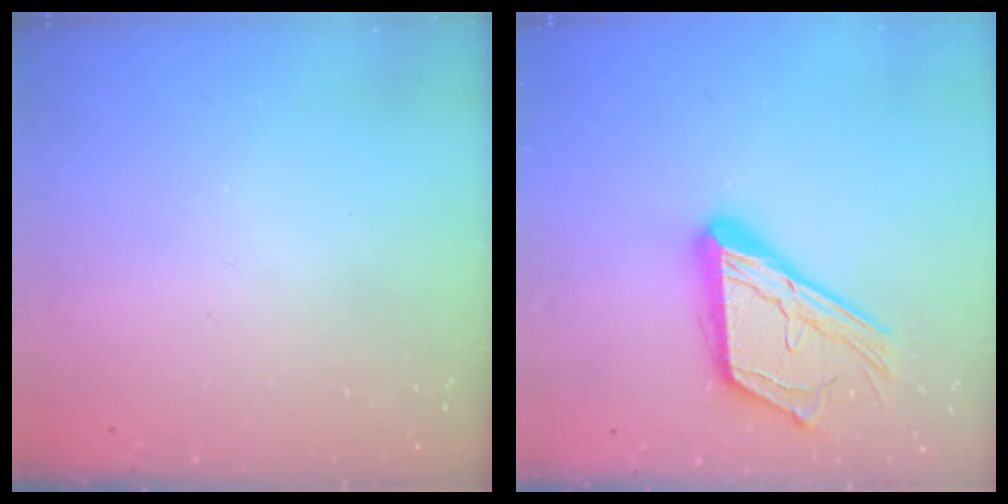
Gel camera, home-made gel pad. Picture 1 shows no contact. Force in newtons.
{"total": 16.7, "press": 16.7, "slide": 1.4}